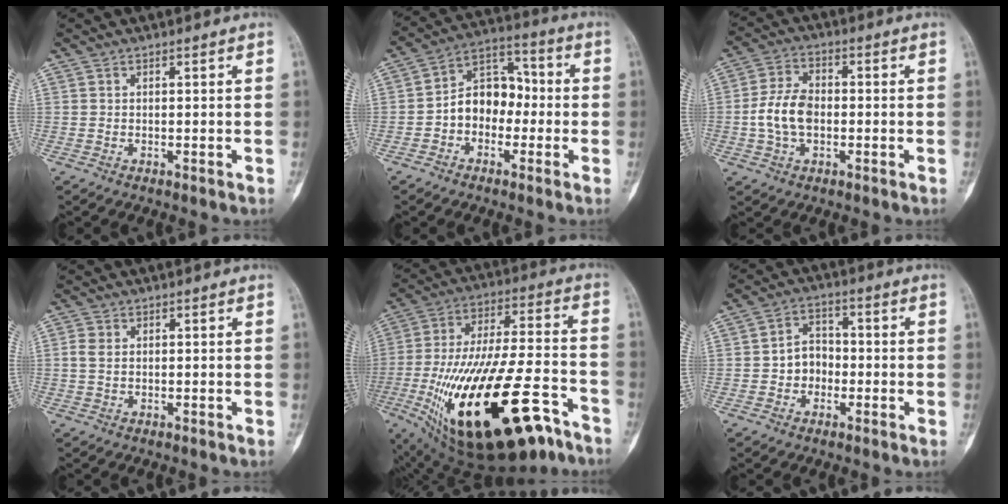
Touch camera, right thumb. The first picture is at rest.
{"total": 10.2, "force": [-1.8, 7.7, 6.5], "torque": [-0.071, 0.046, -0.047]}
{"total": 8.6, "force": [-1.0, 5.5, 6.5], "torque": [-0.119, 0.017, -0.024]}
{"total": 2.3, "force": [0.3, 1.6, 1.6], "torque": [-0.034, 0.002, 0.005]}
{"total": 32.4, "force": [-15.4, 12.2, 25.8], "torque": [-0.443, 0.046, -0.240]}
{"total": 5.9, "force": [-1.2, 5.0, 3.0], "torque": [-0.021, 0.024, -0.031]}